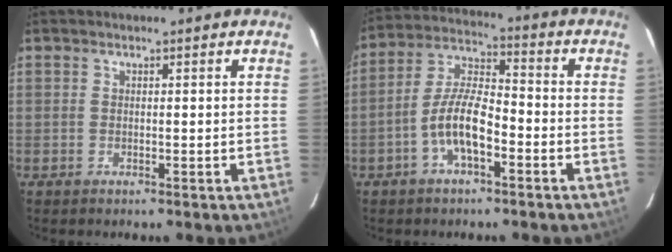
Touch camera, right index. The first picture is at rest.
{"total": 9.4, "force": [-3.9, 3.3, 7.9], "torque": [-0.169, 0.012, -0.073]}